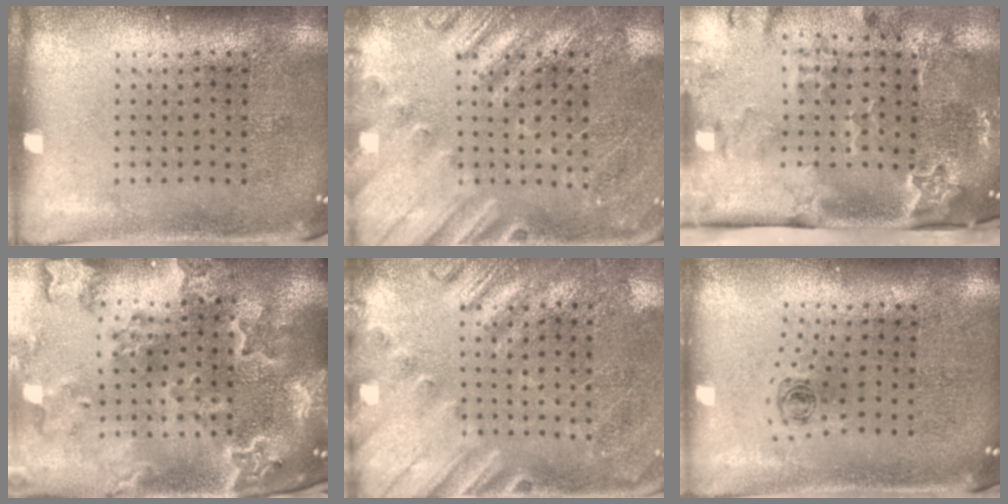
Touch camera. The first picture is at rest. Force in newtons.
{"total": 2.4, "press": 2.4, "slide": 0.5}
{"total": 3.4, "press": 2.4, "slide": 2.4}
{"total": 3.1, "press": 2.8, "slide": 1.3}
{"total": 2.4, "press": 2.0, "slide": 1.3}
{"total": 0.5, "press": 0.3, "slide": 0.4}